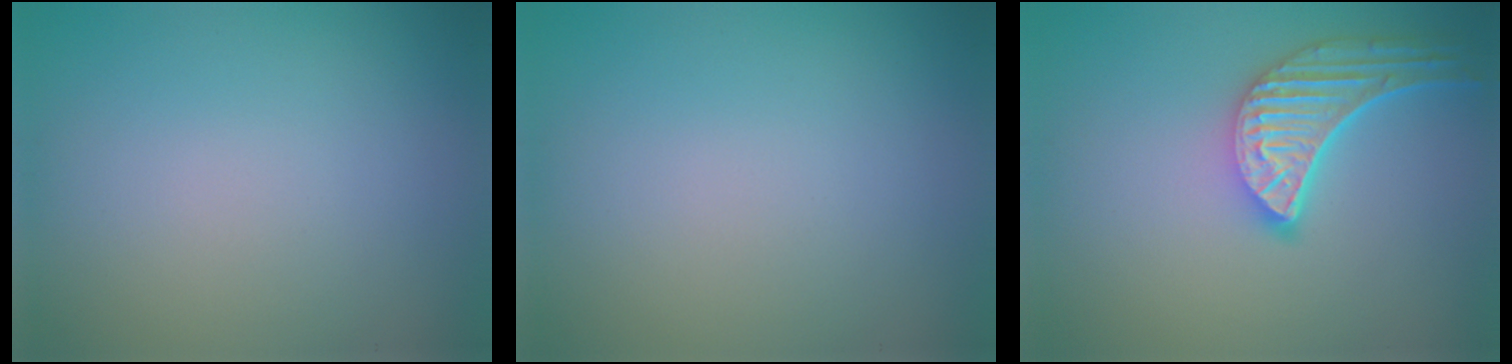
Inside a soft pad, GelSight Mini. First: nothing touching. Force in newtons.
{"total": 0.0}
{"total": 5.2, "press": 4.2, "slide": 3.2}